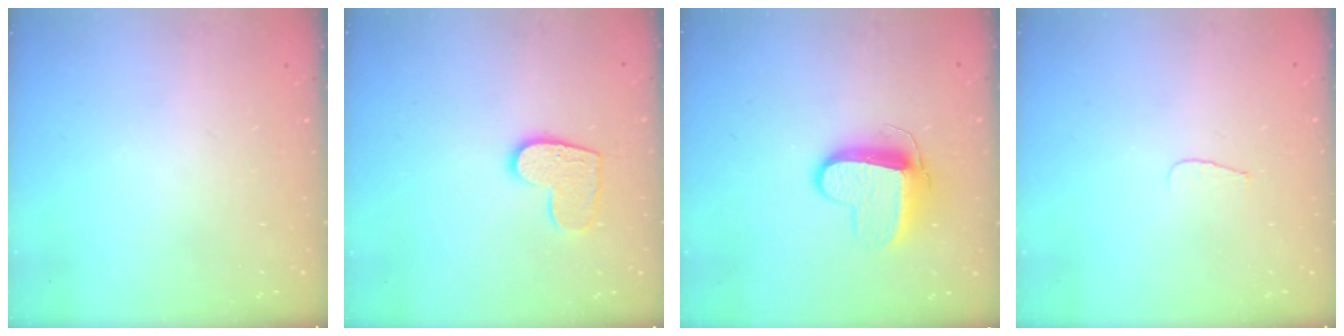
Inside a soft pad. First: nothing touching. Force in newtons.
{"total": 9.8, "press": 9.8, "slide": 0.3}
{"total": 10.5, "press": 10.5, "slide": 0.8}
{"total": 3.4, "press": 3.4, "slide": 0.3}